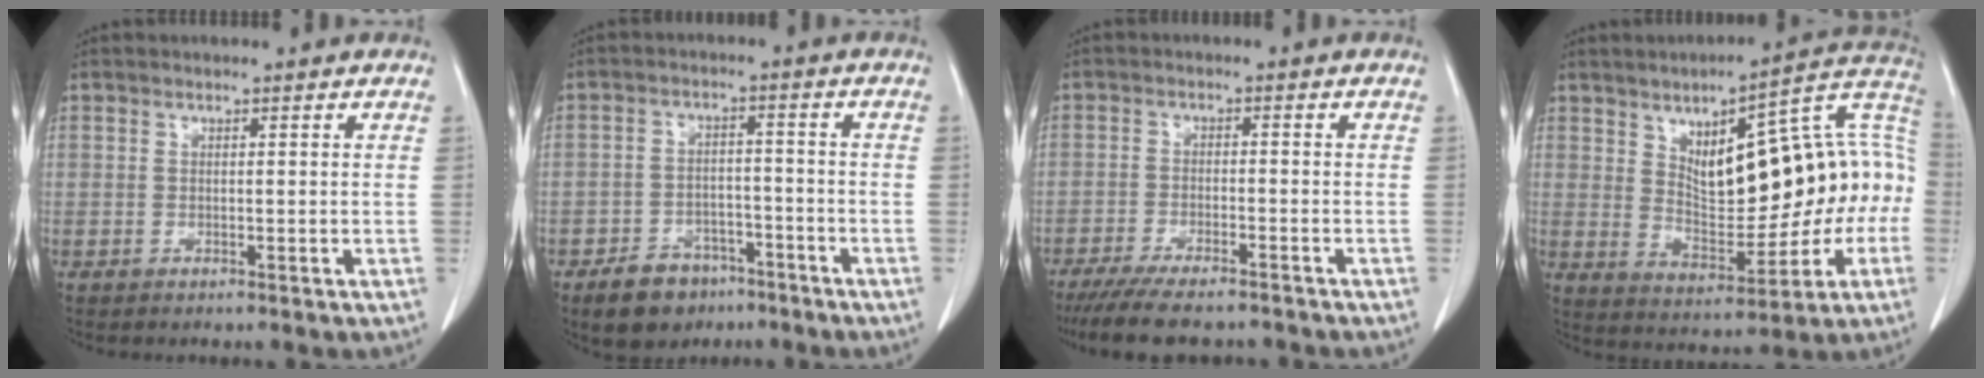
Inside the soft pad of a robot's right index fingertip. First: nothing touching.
{"total": 7.1, "force": [-4.7, 4.6, 2.6], "torque": [-0.049, 0.007, -0.071]}
{"total": 10.3, "force": [-8.7, 2.2, 5.0], "torque": [-0.074, -0.013, -0.134]}
{"total": 20.2, "force": [1.5, 7.7, 18.6], "torque": [-0.265, 0.043, 0.036]}